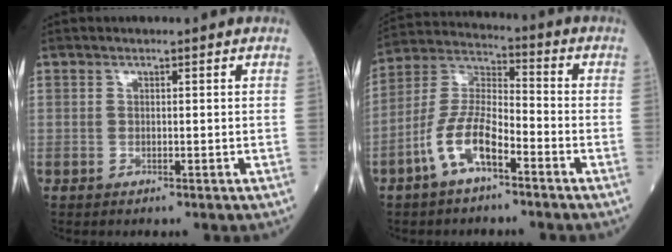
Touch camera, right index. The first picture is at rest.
{"total": 9.9, "force": [-5.0, 3.3, 7.8], "torque": [-0.169, 0.009, -0.102]}